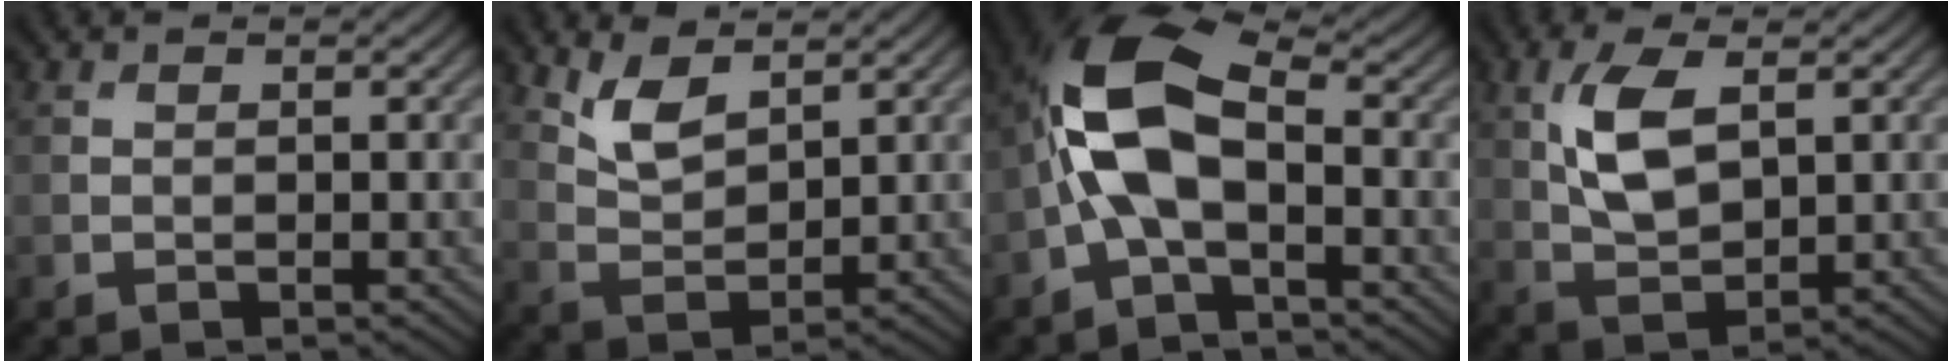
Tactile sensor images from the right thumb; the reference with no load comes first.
{"total": 4.5, "force": [3.0, 1.7, 2.8], "torque": [-0.070, -0.006, 0.065]}
{"total": 9.6, "force": [-0.8, 4.6, 8.4], "torque": [-0.177, 0.028, -0.032]}
{"total": 6.6, "force": [1.9, 3.2, 5.4], "torque": [-0.123, 0.001, 0.041]}